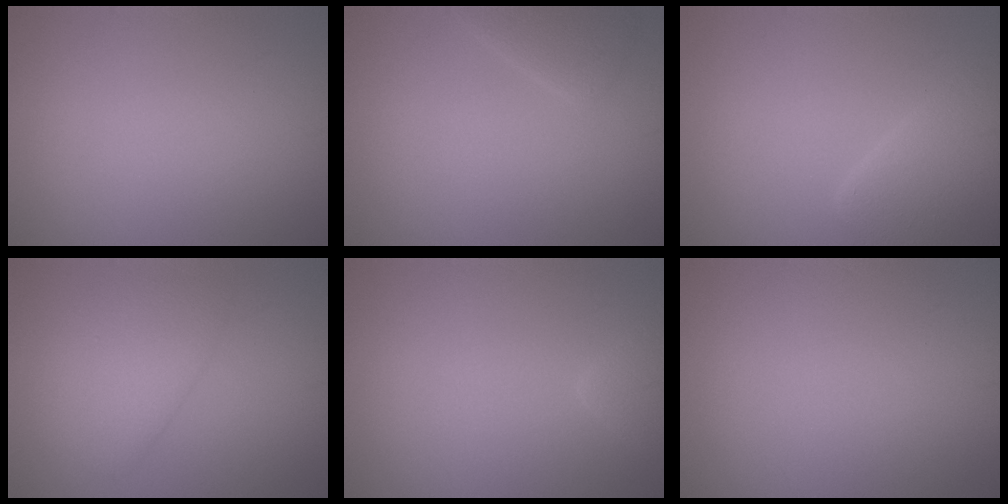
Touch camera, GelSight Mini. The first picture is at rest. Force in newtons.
{"total": 1.6, "press": 1.6, "slide": 0.1}
{"total": 4.5, "press": 4.5, "slide": 0.2}
{"total": 3.2, "press": 3.2, "slide": 0.3}
{"total": 1.7, "press": 1.7, "slide": 0.1}
{"total": 0.0}